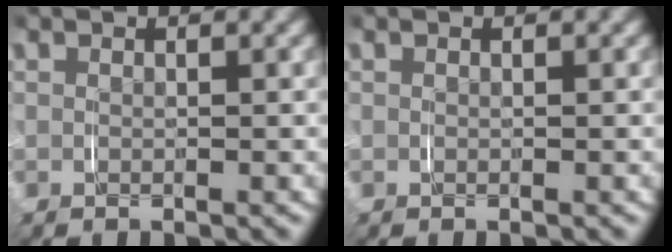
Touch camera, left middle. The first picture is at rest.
{"total": 0.0}